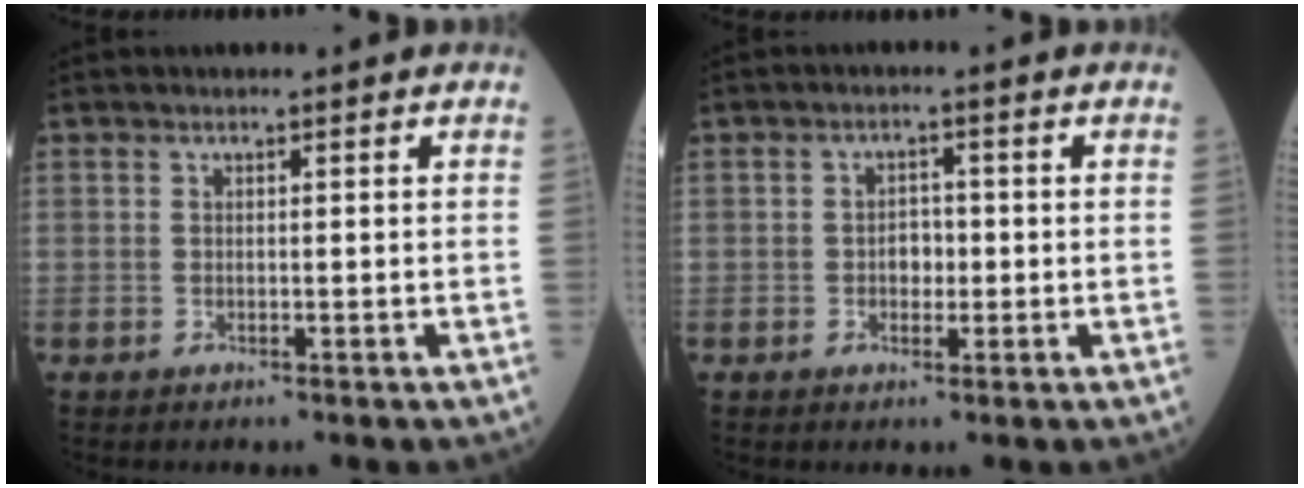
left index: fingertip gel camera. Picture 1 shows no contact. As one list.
[{"total": 2.6, "force": [-0.6, 1.8, 1.9], "torque": [-0.025, 0.005, -0.010]}]